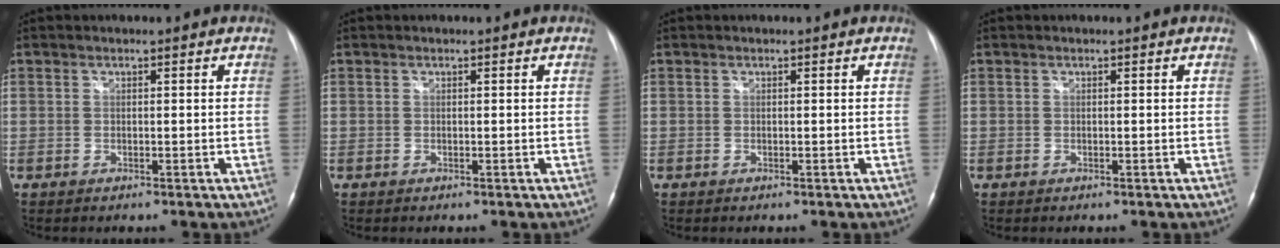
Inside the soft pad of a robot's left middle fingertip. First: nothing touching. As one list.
[{"total": 0.0}, {"total": 0.0}, {"total": 0.0}]